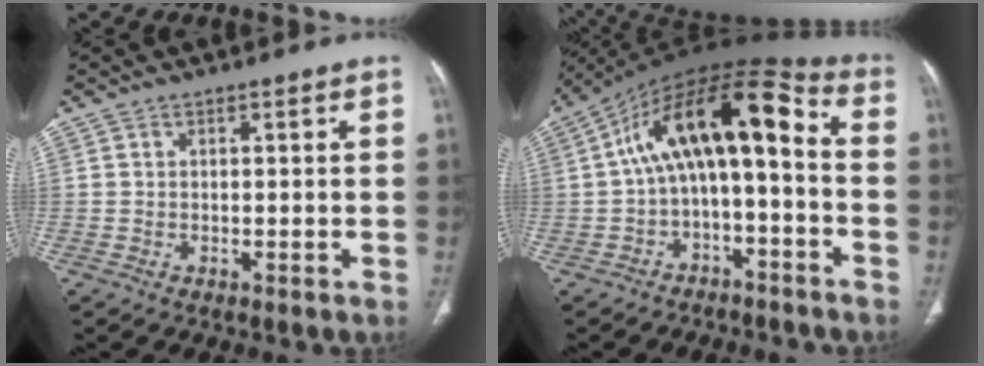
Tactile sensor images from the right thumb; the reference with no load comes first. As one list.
[{"total": 16.2, "force": [-1.1, 6.9, 14.6], "torque": [-0.226, 0.091, -0.021]}]